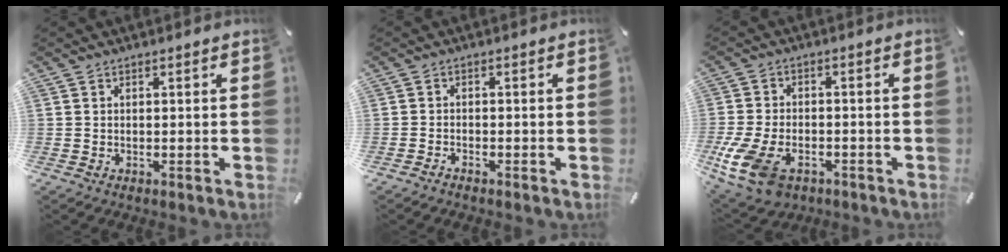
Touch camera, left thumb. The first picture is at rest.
{"total": 1.0, "force": [-1.0, 0.0, 0.0], "torque": [-0.001, 0.003, -0.022]}
{"total": 11.2, "force": [-5.1, 7.1, 7.0], "torque": [-0.159, 0.018, -0.091]}